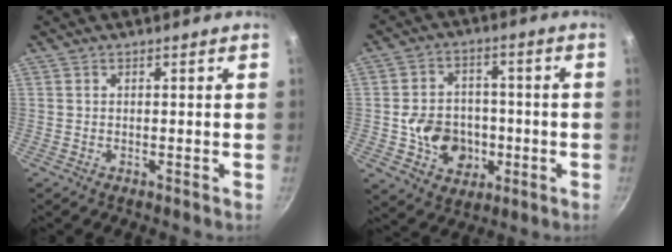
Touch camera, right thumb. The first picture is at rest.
{"total": 11.8, "force": [-2.2, 9.8, 6.3], "torque": [-0.069, 0.024, -0.029]}